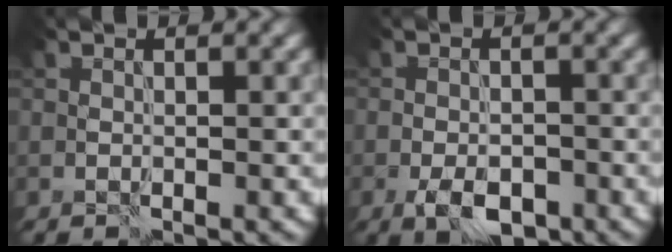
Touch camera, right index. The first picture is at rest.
{"total": 3.9, "force": [-2.2, 1.9, 2.6], "torque": [-0.042, -0.004, -0.039]}